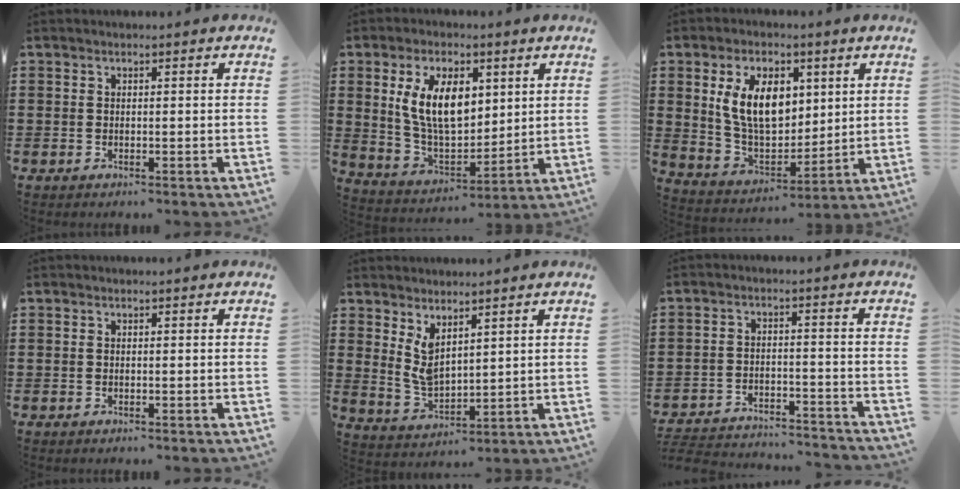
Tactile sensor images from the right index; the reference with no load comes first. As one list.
[{"total": 10.7, "force": [3.3, 6.0, 8.2], "torque": [-0.186, 0.013, 0.061]}, {"total": 10.6, "force": [3.1, 6.7, 7.6], "torque": [-0.180, 0.009, 0.053]}, {"total": 0.0}, {"total": 4.7, "force": [2.9, 2.2, 2.9], "torque": [-0.075, -0.012, 0.053]}, {"total": 4.5, "force": [-4.4, 0.3, 0.8], "torque": [-0.024, -0.001, -0.094]}]